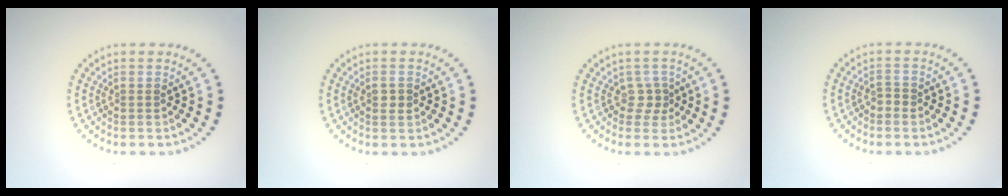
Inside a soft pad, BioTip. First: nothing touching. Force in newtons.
{"total": 1.0, "press": 1.0, "slide": 0.2}
{"total": 1.3, "press": 0.9, "slide": 0.9}
{"total": 0.9, "press": 0.8, "slide": 0.3}